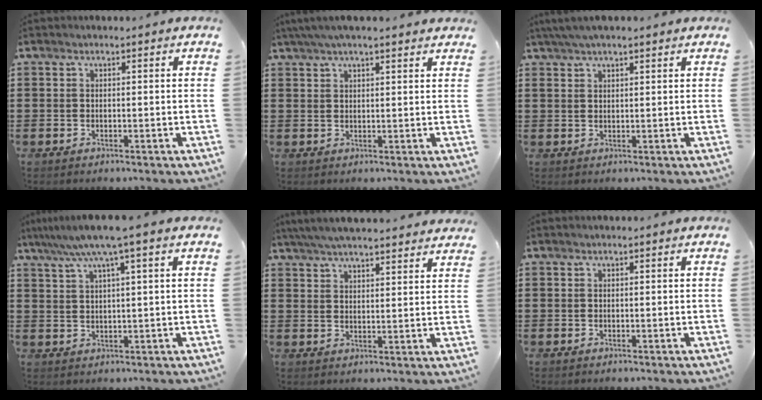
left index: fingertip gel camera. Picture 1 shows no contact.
{"total": 3.7, "force": [3.0, 0.4, 2.2], "torque": [-0.049, 0.003, 0.055]}
{"total": 2.9, "force": [2.1, 0.7, 1.9], "torque": [-0.041, 0.007, 0.039]}
{"total": 5.9, "force": [3.5, -0.3, 4.8], "torque": [-0.099, -0.006, 0.058]}
{"total": 5.2, "force": [5.0, 0.0, 1.6], "torque": [-0.046, -0.015, 0.090]}
{"total": 0.0}